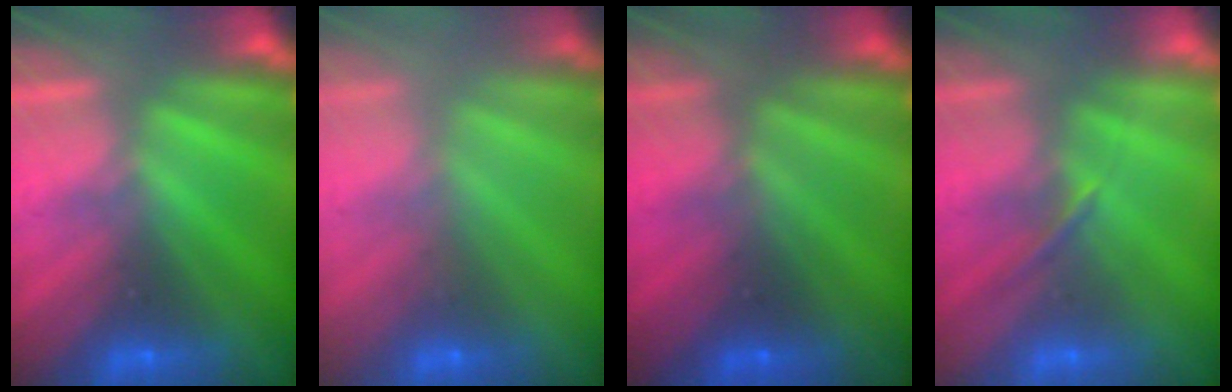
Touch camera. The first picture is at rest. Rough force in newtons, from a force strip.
{"total": 2.5}
{"total": 1.9}
{"total": 1.4}